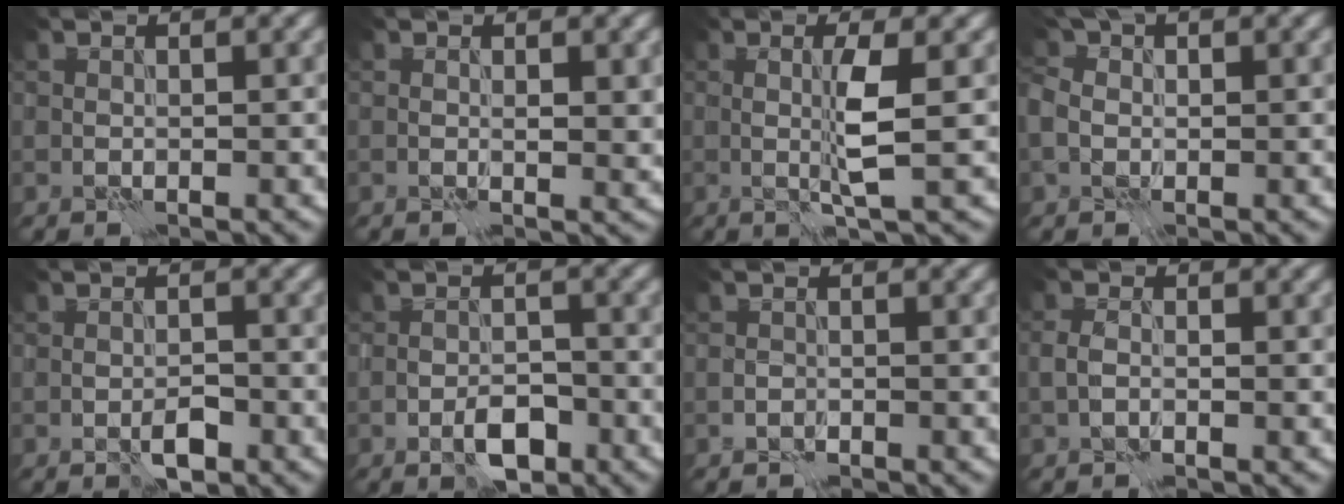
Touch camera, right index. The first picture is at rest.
{"total": 1.6, "force": [0.3, 0.6, 1.5], "torque": [-0.019, -0.006, 0.007]}
{"total": 2.8, "force": [0.3, -0.2, 2.8], "torque": [-0.060, -0.004, 0.005]}
{"total": 2.9, "force": [0.1, 2.2, 1.8], "torque": [-0.038, 0.003, -0.002]}
{"total": 1.9, "force": [-1.1, 0.8, 1.3], "torque": [-0.023, 0.002, -0.016]}
{"total": 3.2, "force": [-1.9, 1.4, 2.2], "torque": [-0.031, 0.003, -0.029]}
{"total": 0.7, "force": [-0.6, 0.2, 0.0], "torque": [-0.001, 0.002, -0.013]}
{"total": 1.2, "force": [-0.4, 0.5, 0.9], "torque": [-0.020, 0.003, -0.011]}